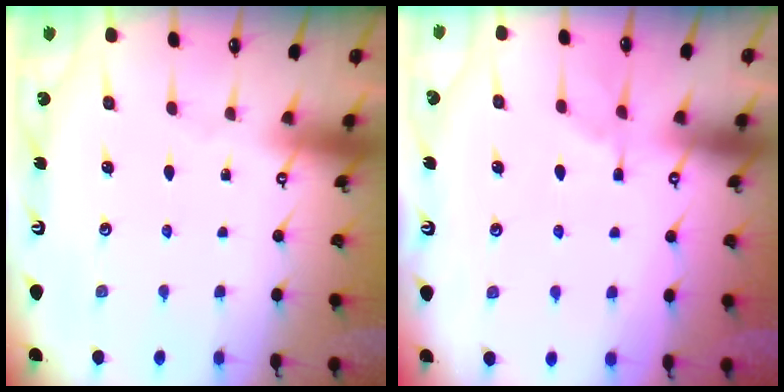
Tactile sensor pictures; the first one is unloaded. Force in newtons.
{"total": 1.7, "press": 1.4, "slide": 0.9}